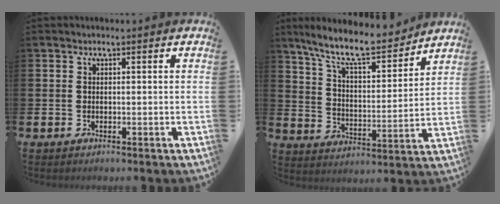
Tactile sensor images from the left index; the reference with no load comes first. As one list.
[{"total": 10.6, "force": [9.3, 2.1, 4.4], "torque": [-0.120, -0.058, 0.163]}]